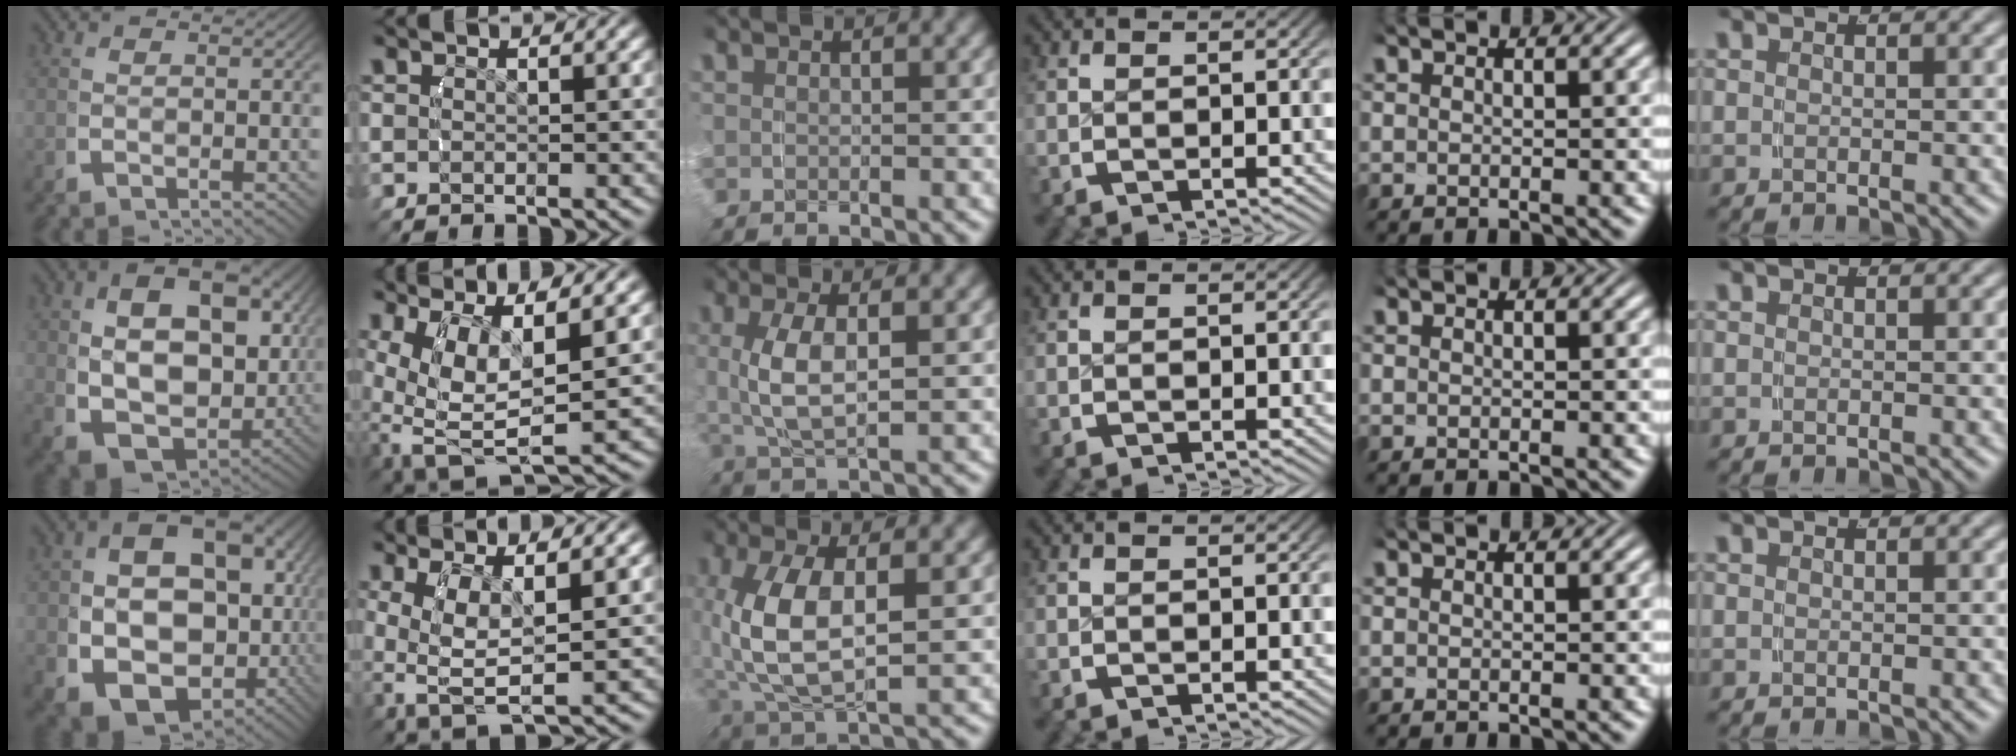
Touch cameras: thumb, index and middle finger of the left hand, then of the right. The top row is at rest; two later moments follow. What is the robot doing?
{"motion": "grasp_and_lifting", "object": "towel"}